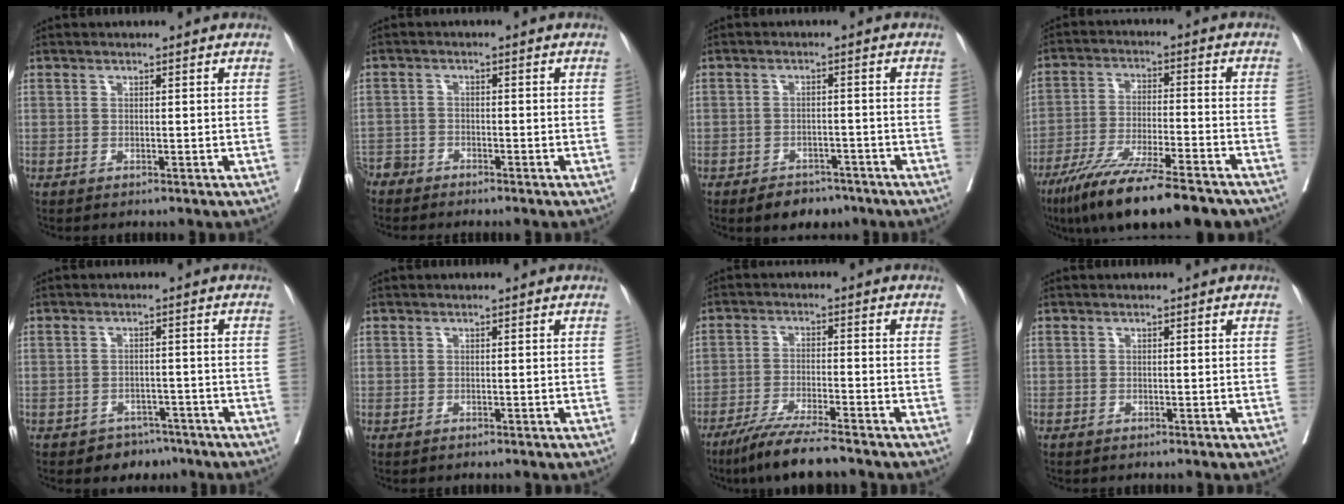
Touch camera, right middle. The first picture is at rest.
{"total": 3.4, "force": [-3.3, 0.8, -0.2], "torque": [0.010, -0.007, -0.066]}
{"total": 4.9, "force": [-3.7, 2.7, 1.7], "torque": [-0.017, 0.005, -0.051]}
{"total": 17.6, "force": [-13.6, 2.3, 11.0], "torque": [-0.170, -0.034, -0.223]}
{"total": 3.6, "force": [-2.7, 2.4, 0.4], "torque": [0.001, 0.011, -0.034]}
{"total": 0.0}
{"total": 8.1, "force": [-6.6, -0.2, 4.7], "torque": [-0.078, -0.025, -0.118]}
{"total": 0.0}